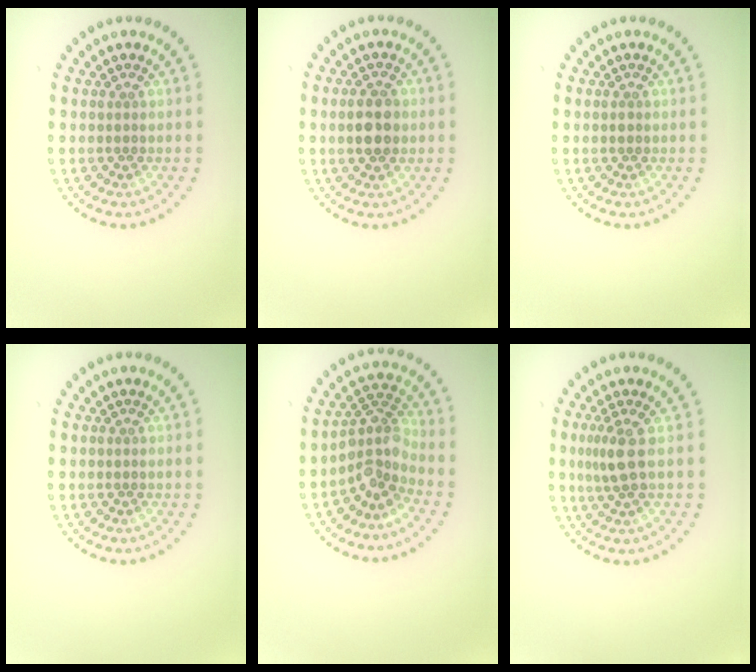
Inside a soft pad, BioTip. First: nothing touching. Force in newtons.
{"total": 3.6, "press": 3.6, "slide": 0.1}
{"total": 0.6, "press": 0.6, "slide": 0.1}
{"total": 0.0}
{"total": 3.6, "press": 2.6, "slide": 2.5}
{"total": 2.2, "press": 1.7, "slide": 1.4}